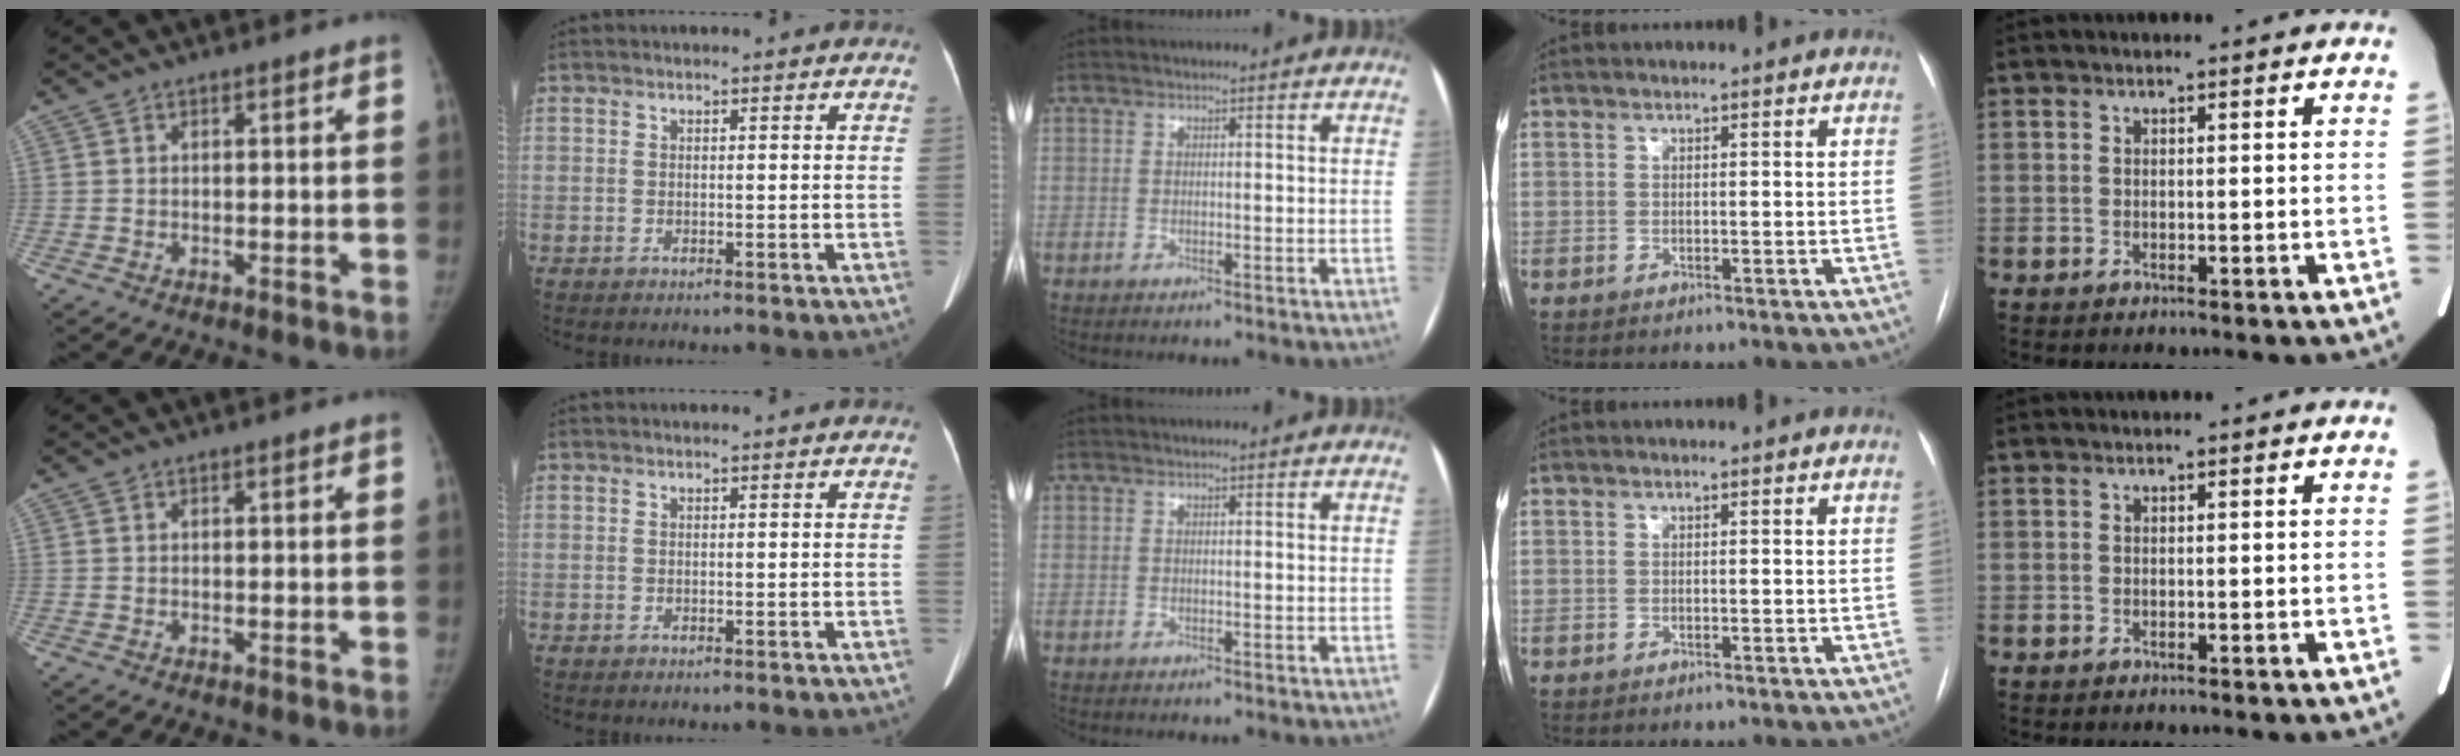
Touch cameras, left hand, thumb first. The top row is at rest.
{}